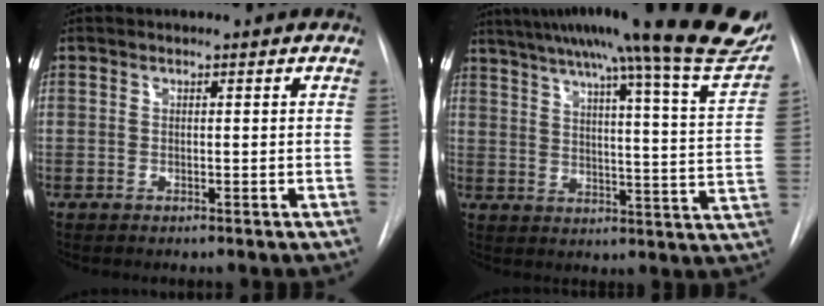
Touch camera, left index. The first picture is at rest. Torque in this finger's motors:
{"motor_torque": [0.93, -1.21, 0.45, 0.21]}